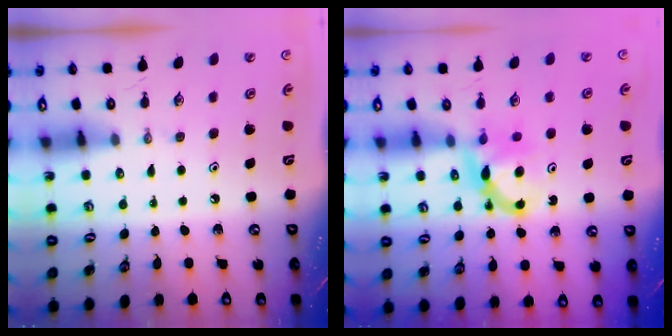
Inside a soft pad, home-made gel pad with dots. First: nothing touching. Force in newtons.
{"total": 7.8, "press": 7.8, "slide": 0.1}